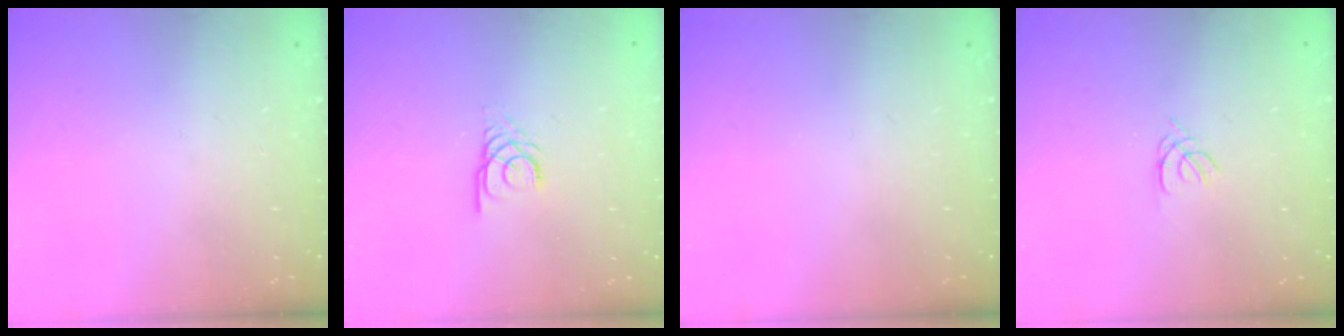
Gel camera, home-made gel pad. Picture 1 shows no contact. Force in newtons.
{"total": 1.3, "press": 1.3, "slide": 0.2}
{"total": 0.0}
{"total": 1.2, "press": 1.2, "slide": 0.3}